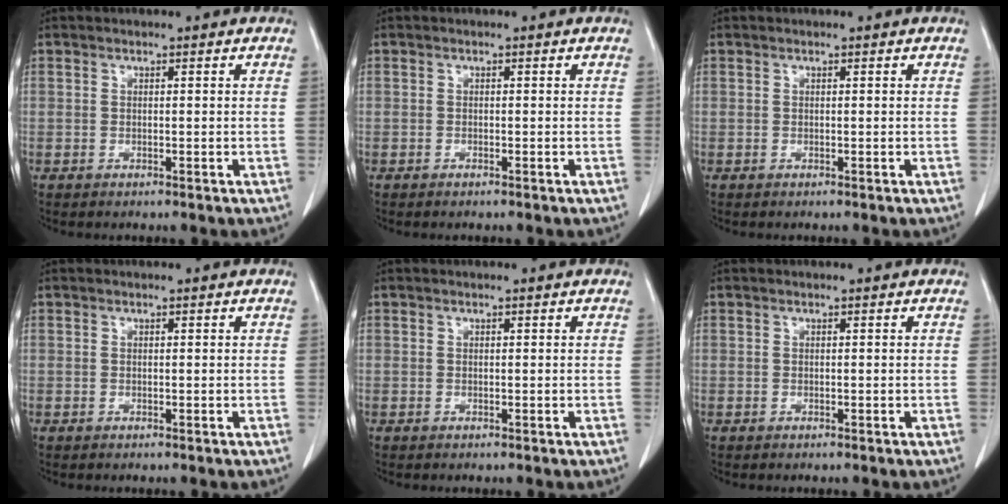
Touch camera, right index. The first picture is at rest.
{"total": 0.0}
{"total": 0.0}
{"total": 0.0}
{"total": 0.0}
{"total": 0.0}